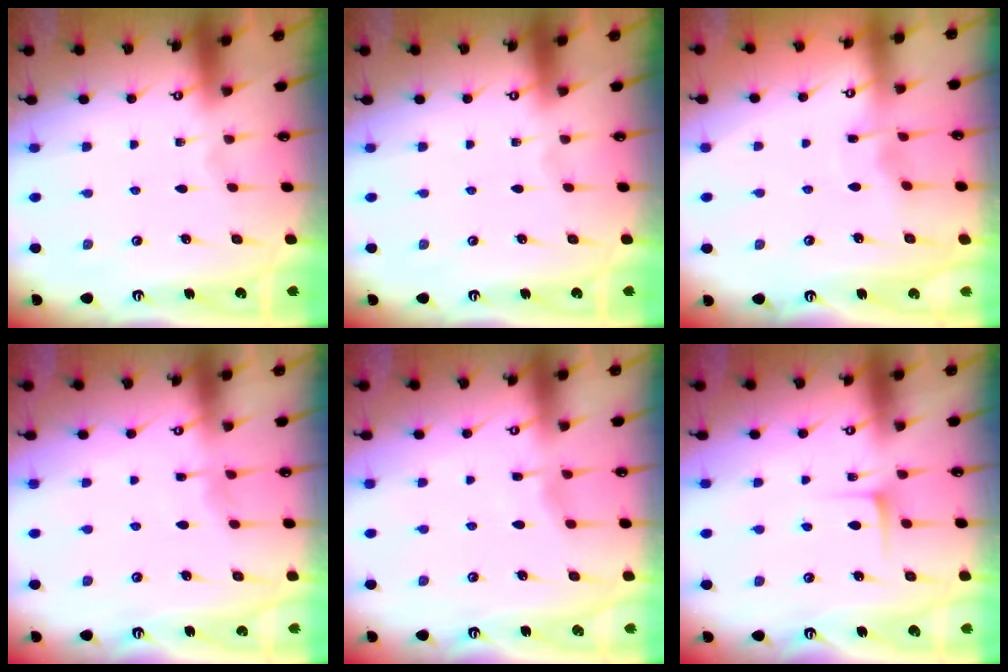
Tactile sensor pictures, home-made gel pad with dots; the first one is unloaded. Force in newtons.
{"total": 0.0}
{"total": 2.9, "press": 2.9, "slide": 0.2}
{"total": 3.6, "press": 3.6, "slide": 0.3}
{"total": 3.1, "press": 3.1, "slide": 0.4}
{"total": 5.3, "press": 5.2, "slide": 0.8}